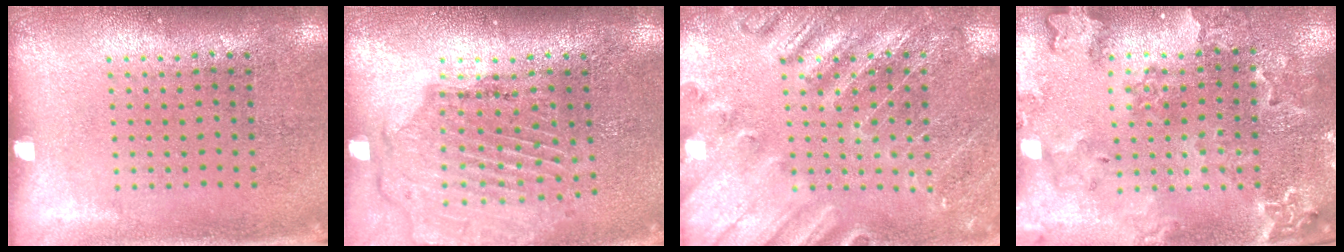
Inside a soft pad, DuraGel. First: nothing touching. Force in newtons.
{"total": 1.6, "press": 1.6, "slide": 0.2}
{"total": 2.6, "press": 2.6, "slide": 0.2}
{"total": 1.9, "press": 1.9, "slide": 0.3}